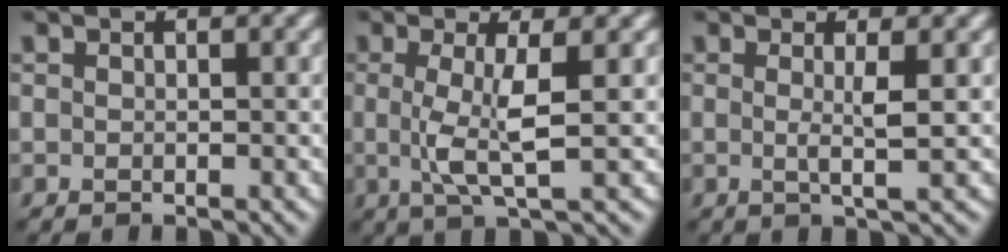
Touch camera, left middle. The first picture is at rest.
{"total": 4.0, "force": [0.1, 0.7, 3.9], "torque": [-0.077, -0.004, 0.001]}
{"total": 2.3, "force": [0.2, 0.3, 2.2], "torque": [-0.041, -0.004, -0.002]}